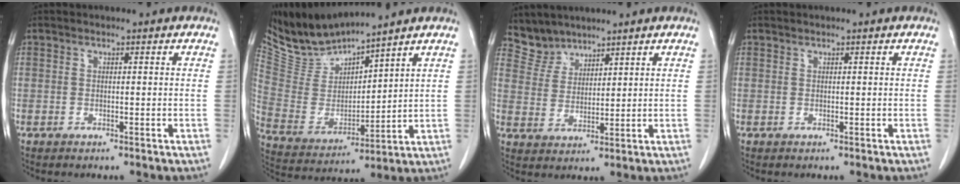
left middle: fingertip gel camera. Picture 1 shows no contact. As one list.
[{"total": 9.5, "force": [9.4, 0.3, 1.5], "torque": [-0.055, -0.007, 0.207]}, {"total": 4.4, "force": [4.2, 1.4, -0.5], "torque": [0.007, 0.006, 0.094]}, {"total": 0.0}]